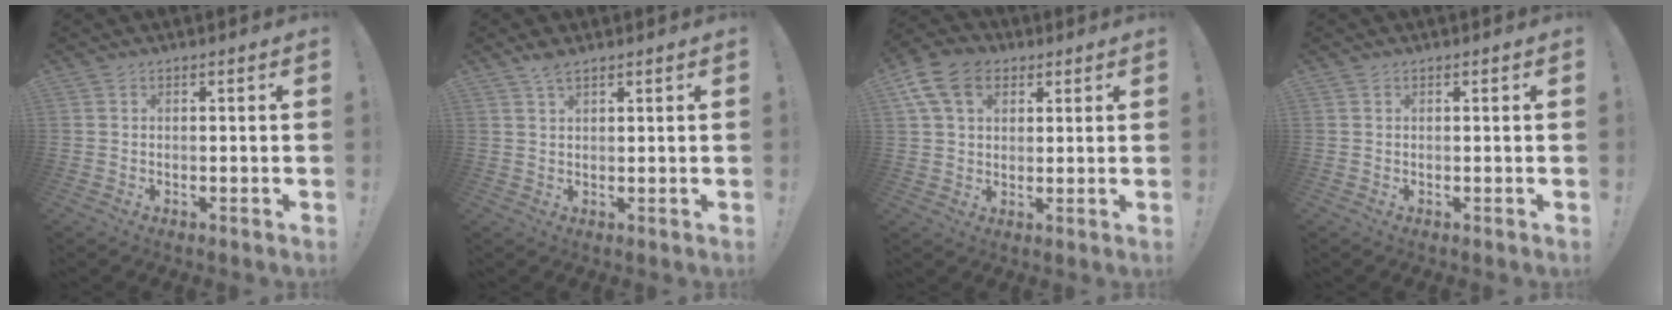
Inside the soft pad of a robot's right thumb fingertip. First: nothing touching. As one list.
[{"total": 3.2, "force": [2.2, 1.0, 2.1], "torque": [-0.033, -0.009, 0.038]}, {"total": 12.5, "force": [5.4, 8.8, 7.1], "torque": [-0.138, -0.012, 0.105]}, {"total": 0.0}]